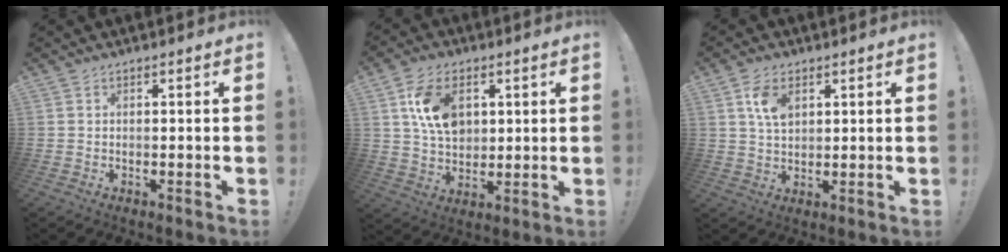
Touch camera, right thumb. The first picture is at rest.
{"total": 12.8, "force": [4.1, 8.9, 8.2], "torque": [-0.141, -0.001, 0.078]}
{"total": 7.0, "force": [2.8, 4.3, 4.7], "torque": [-0.073, -0.006, 0.051]}